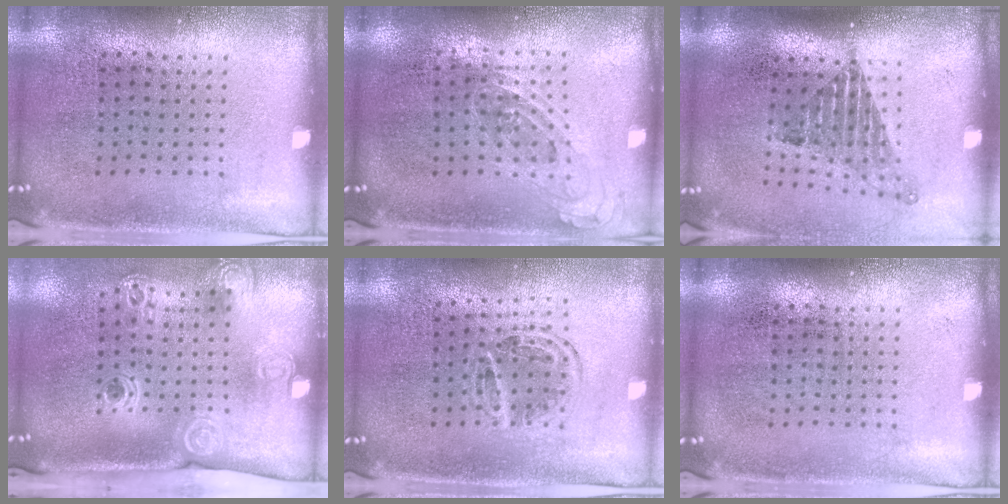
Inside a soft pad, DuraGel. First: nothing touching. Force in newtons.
{"total": 0.8, "press": 0.7, "slide": 0.4}
{"total": 1.6, "press": 1.1, "slide": 1.2}
{"total": 2.3, "press": 1.6, "slide": 1.6}
{"total": 1.1, "press": 1.0, "slide": 0.4}
{"total": 0.0}